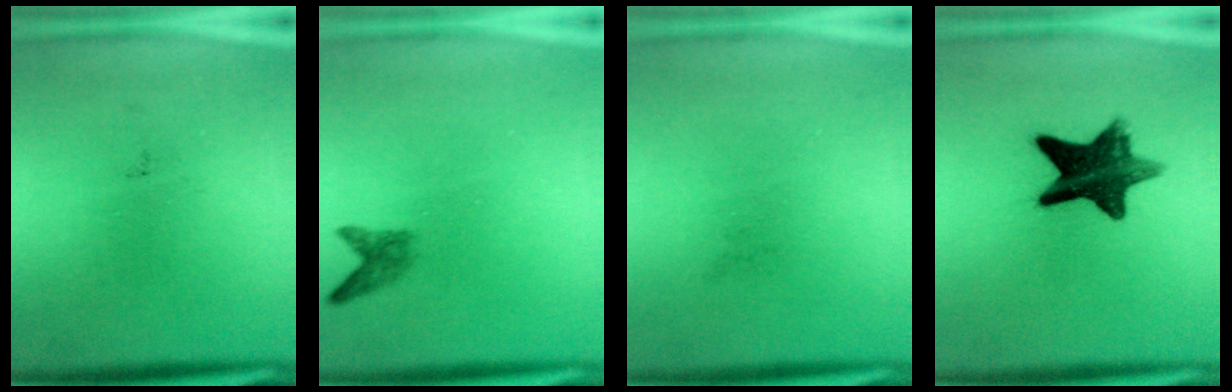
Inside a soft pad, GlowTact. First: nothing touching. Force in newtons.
{"total": 1.8}
{"total": 0.0}
{"total": 11.8}